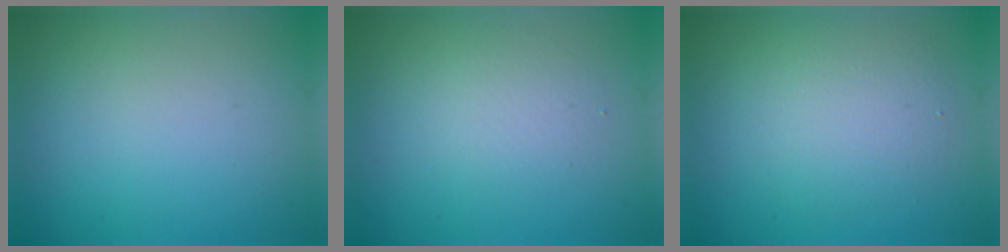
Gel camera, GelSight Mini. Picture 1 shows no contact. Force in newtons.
{"total": 2.3, "press": 2.3, "slide": 0.1}
{"total": 3.9, "press": 3.9, "slide": 0.5}